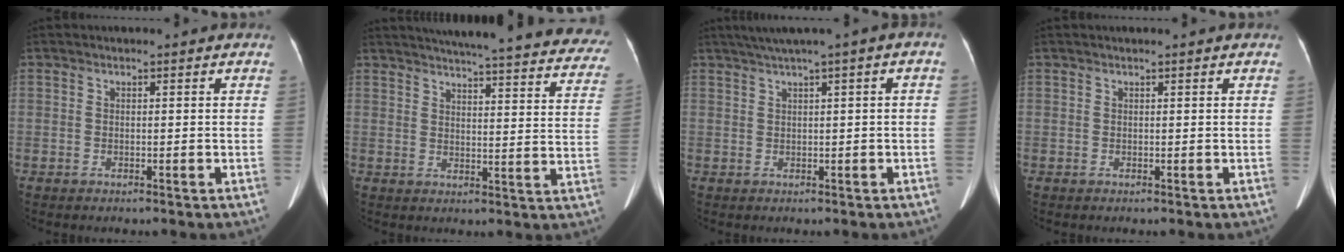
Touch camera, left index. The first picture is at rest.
{"total": 33.0, "force": [30.0, 4.1, 13.1], "torque": [-0.184, -0.080, 0.340]}
{"total": 4.5, "force": [1.9, -0.1, 4.1], "torque": [-0.071, 0.023, 0.035]}
{"total": 1.2, "force": [1.0, 0.0, 0.6], "torque": [-0.010, 0.017, 0.014]}